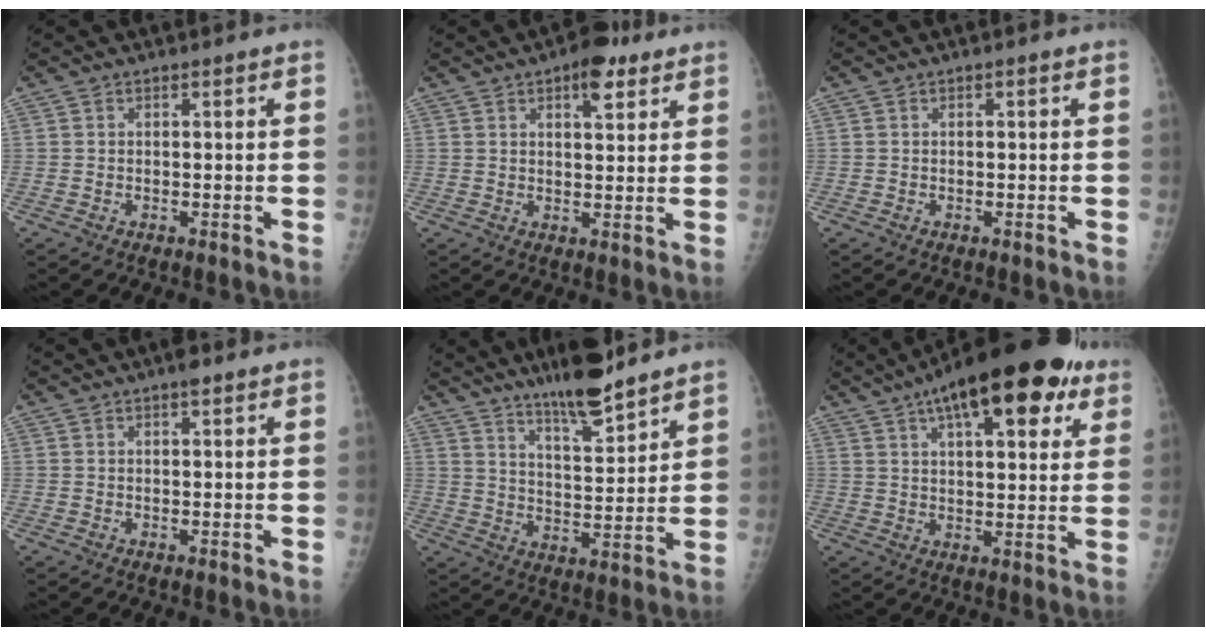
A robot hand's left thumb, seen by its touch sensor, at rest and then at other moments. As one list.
[{"total": 6.7, "force": [3.8, 3.0, 4.6], "torque": [-0.045, -0.015, 0.048]}, {"total": 0.0}, {"total": 2.0, "force": [1.3, 0.7, 1.4], "torque": [-0.015, -0.003, 0.017]}, {"total": 12.1, "force": [9.6, 2.3, 7.1], "torque": [-0.100, -0.066, 0.163]}, {"total": 20.7, "force": [11.2, 7.7, 15.7], "torque": [-0.210, -0.007, 0.161]}]